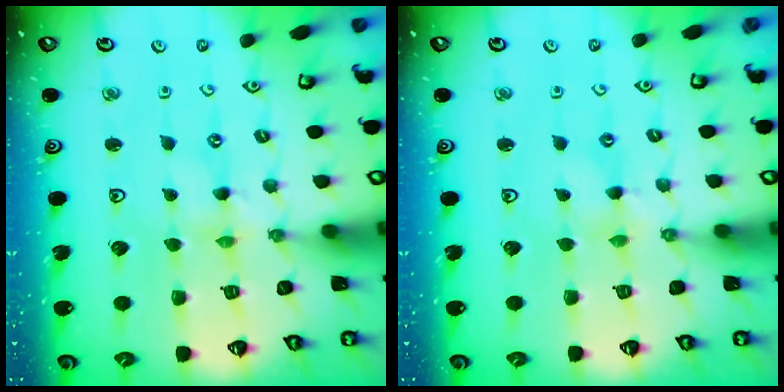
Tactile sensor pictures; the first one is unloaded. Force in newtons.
{"total": 0.7, "press": 0.6, "slide": 0.2}